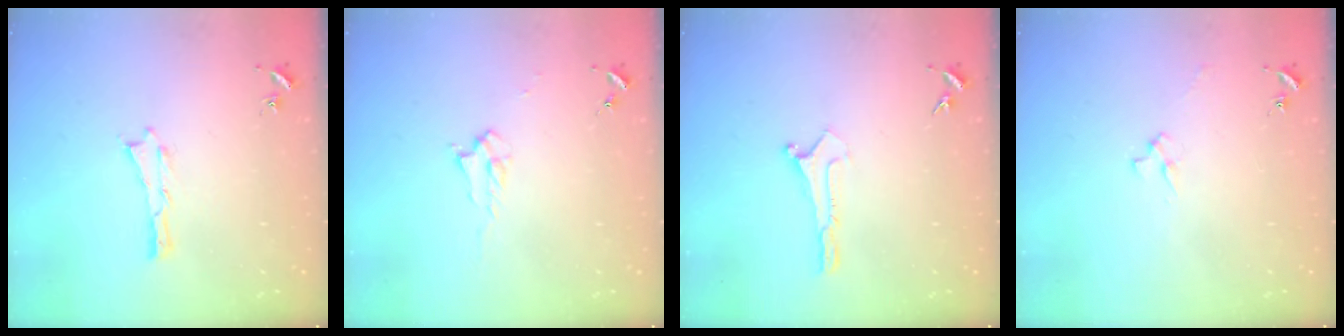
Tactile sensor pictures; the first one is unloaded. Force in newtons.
{"total": 2.2, "press": 2.2, "slide": 0.4}
{"total": 0.0}
{"total": 2.4, "press": 2.4, "slide": 0.3}